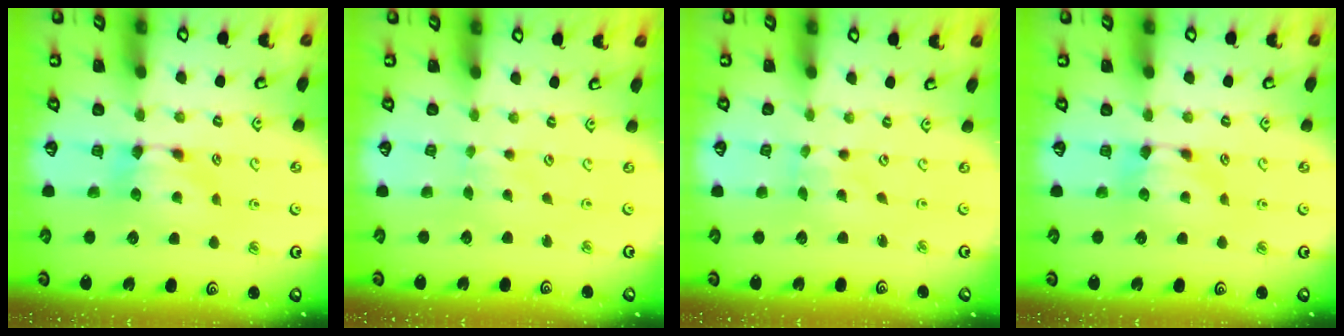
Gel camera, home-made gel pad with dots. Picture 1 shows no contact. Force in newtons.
{"total": 2.8, "press": 2.8, "slide": 0.2}
{"total": 4.0, "press": 3.9, "slide": 0.6}
{"total": 0.0}